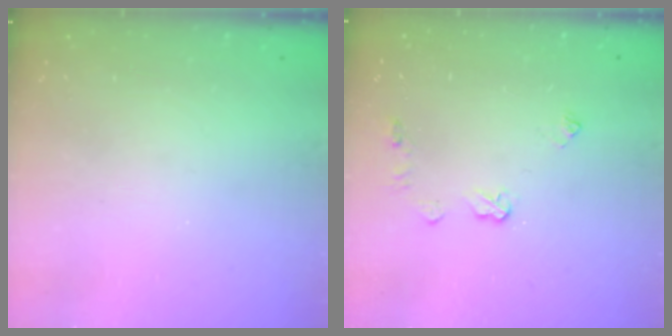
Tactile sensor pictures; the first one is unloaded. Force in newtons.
{"total": 6.1, "press": 6.1, "slide": 0.4}